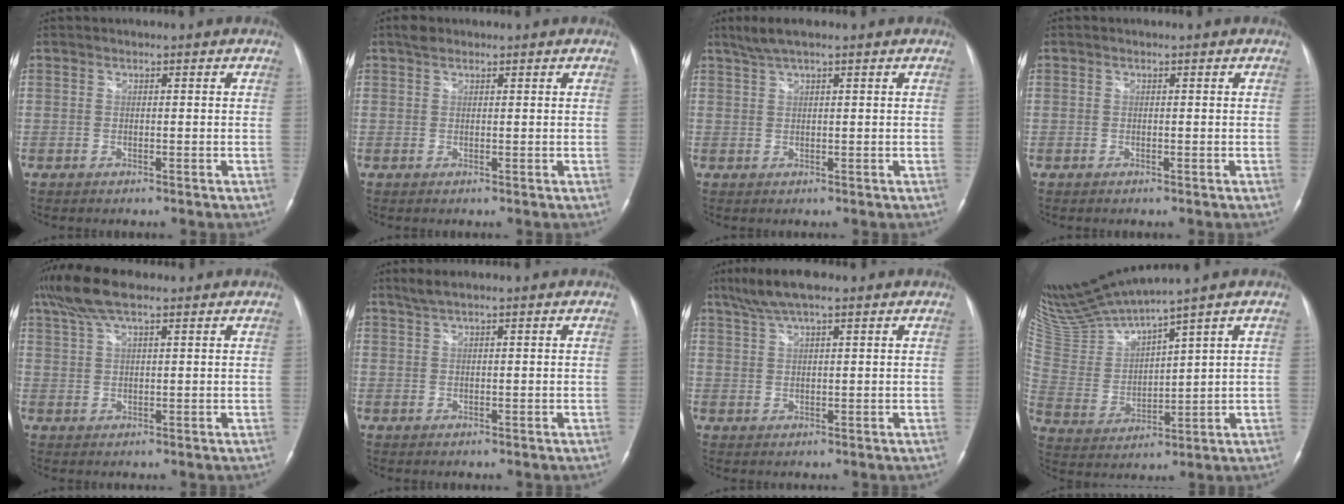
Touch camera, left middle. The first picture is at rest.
{"total": 1.4, "force": [1.1, 0.7, 0.5], "torque": [-0.012, 0.008, 0.017]}
{"total": 3.8, "force": [2.9, 0.3, 2.5], "torque": [-0.056, 0.015, 0.055]}
{"total": 0.0}
{"total": 7.8, "force": [5.6, 1.8, 5.1], "torque": [-0.111, 0.027, 0.103]}
{"total": 2.1, "force": [1.7, 0.1, 1.3], "torque": [-0.032, 0.009, 0.034]}
{"total": 6.5, "force": [4.7, 1.0, 4.3], "torque": [-0.087, 0.019, 0.083]}
{"total": 14.5, "force": [13.3, -0.6, 5.9], "torque": [-0.136, -0.011, 0.278]}